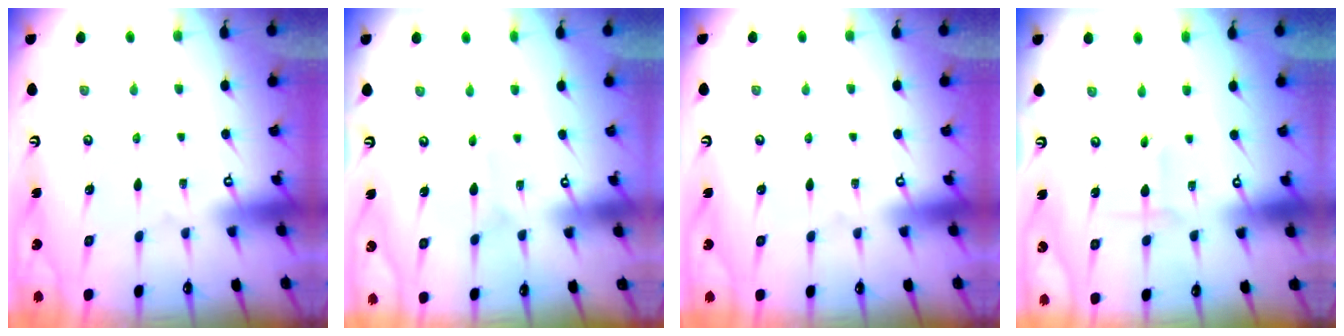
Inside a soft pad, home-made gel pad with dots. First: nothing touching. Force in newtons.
{"total": 2.9, "press": 2.8, "slide": 0.4}
{"total": 0.0}
{"total": 1.7, "press": 1.7, "slide": 0.2}